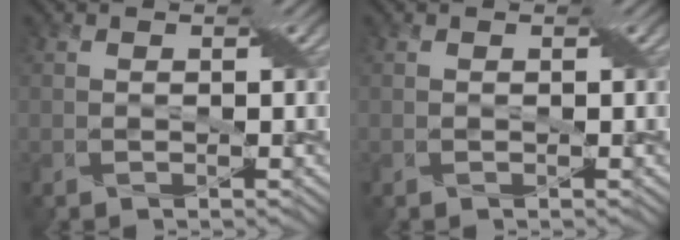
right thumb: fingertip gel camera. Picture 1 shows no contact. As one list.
[{"total": 0.0}]